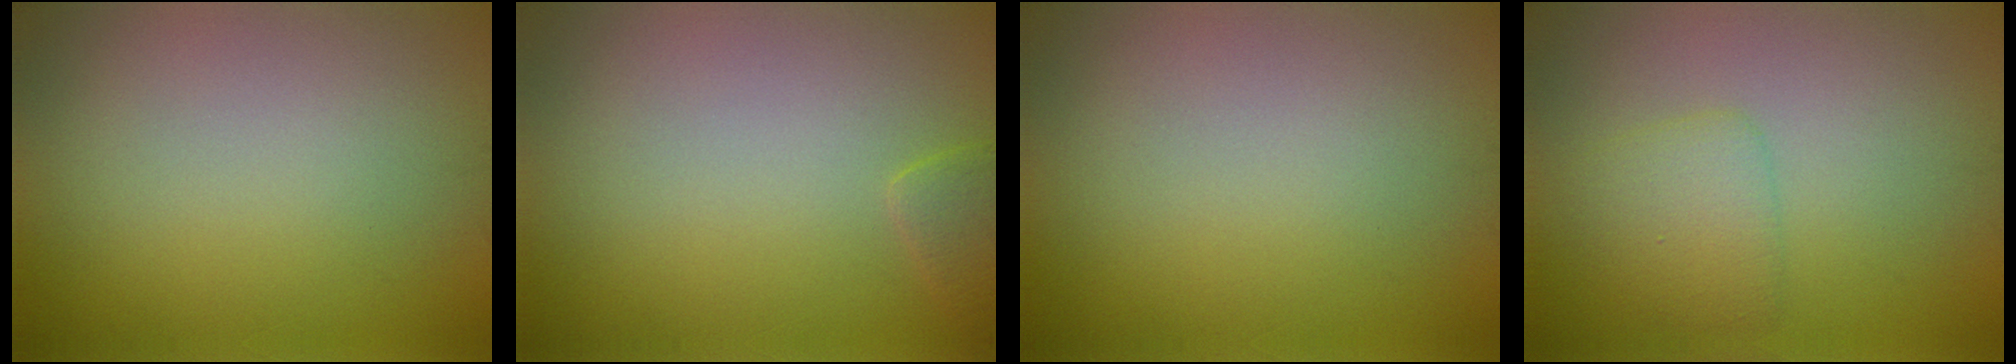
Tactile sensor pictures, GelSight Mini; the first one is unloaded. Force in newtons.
{"total": 1.4, "press": 1.4, "slide": 0.1}
{"total": 0.0}
{"total": 2.5, "press": 2.5, "slide": 0.1}